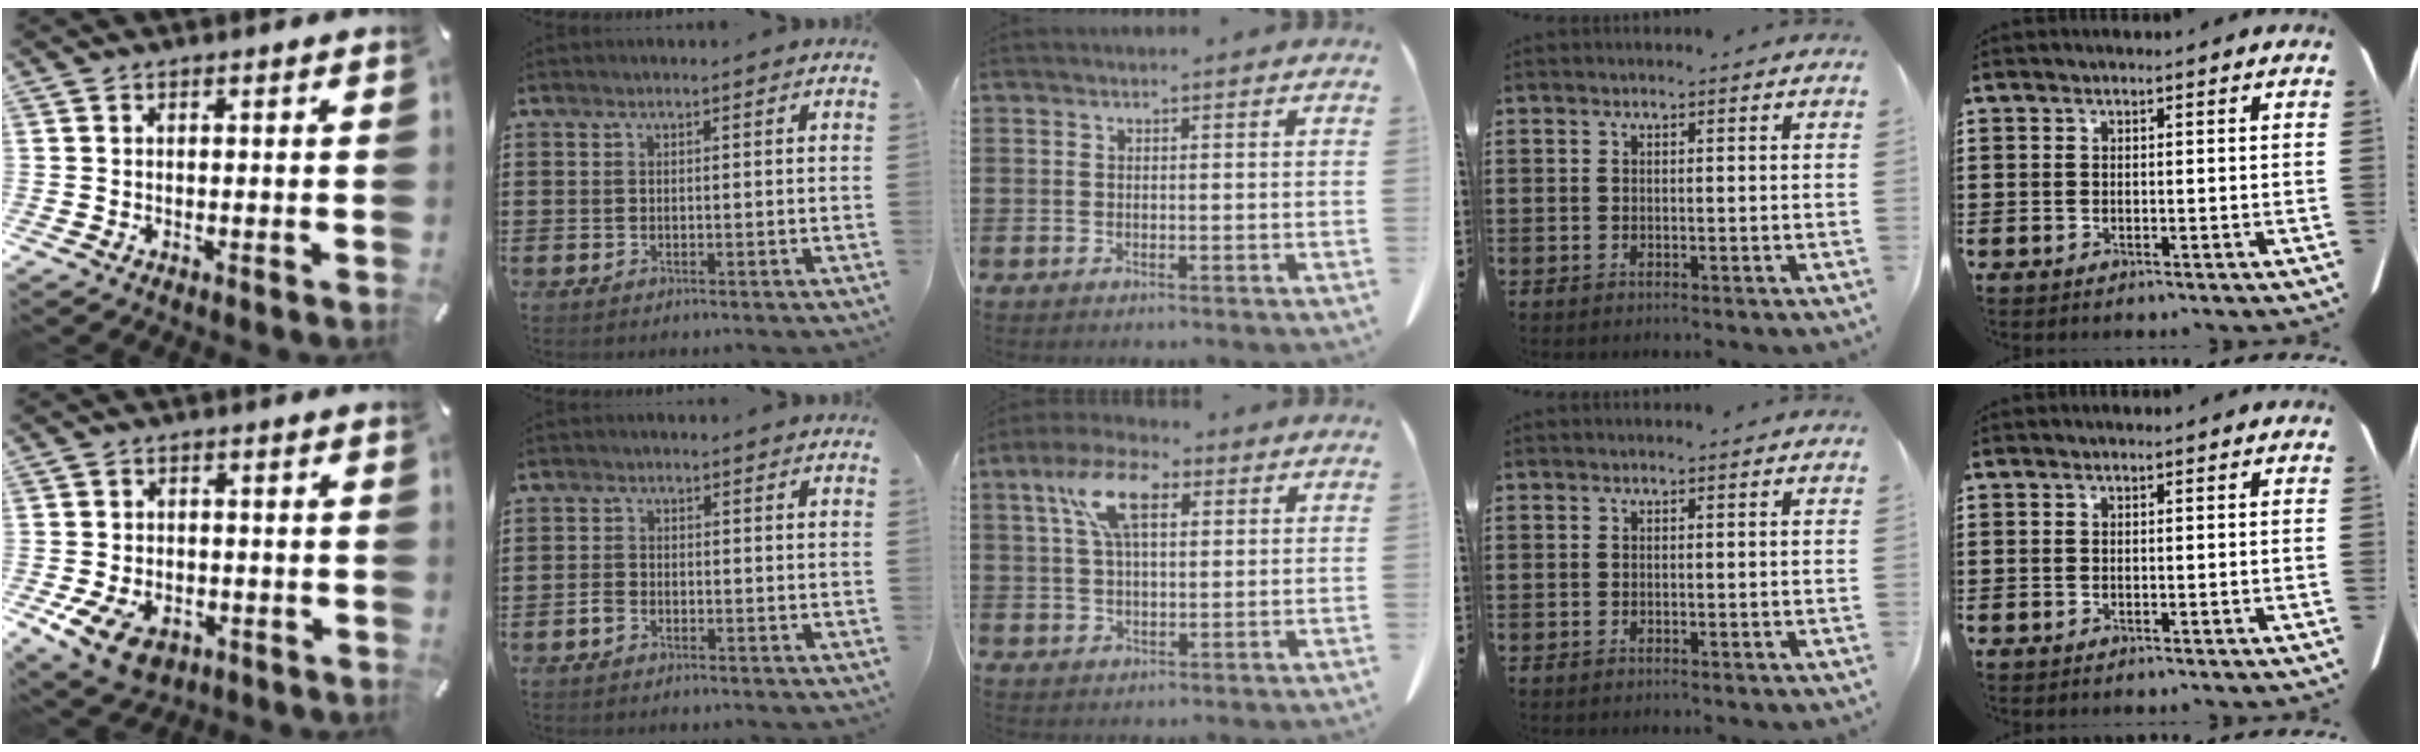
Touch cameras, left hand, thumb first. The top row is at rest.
{"thumb": {"total": 8.4, "force": [-3.7, 5.9, 4.7], "torque": [-0.105, 0.014, -0.064]}, "index": {"total": 1.6, "force": [-1.2, 1.0, 0.7], "torque": [-0.024, 0.000, -0.026]}, "middle": {"total": 9.0, "force": [3.6, 4.0, 7.1], "torque": [-0.157, 0.012, 0.063]}}